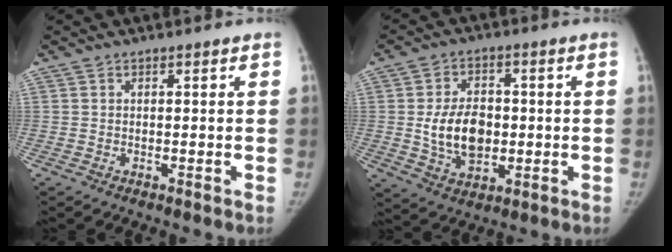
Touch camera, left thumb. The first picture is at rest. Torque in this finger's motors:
{"motor_torque": [1.27, 1.34, 0.61, -0.35, 0.16]}